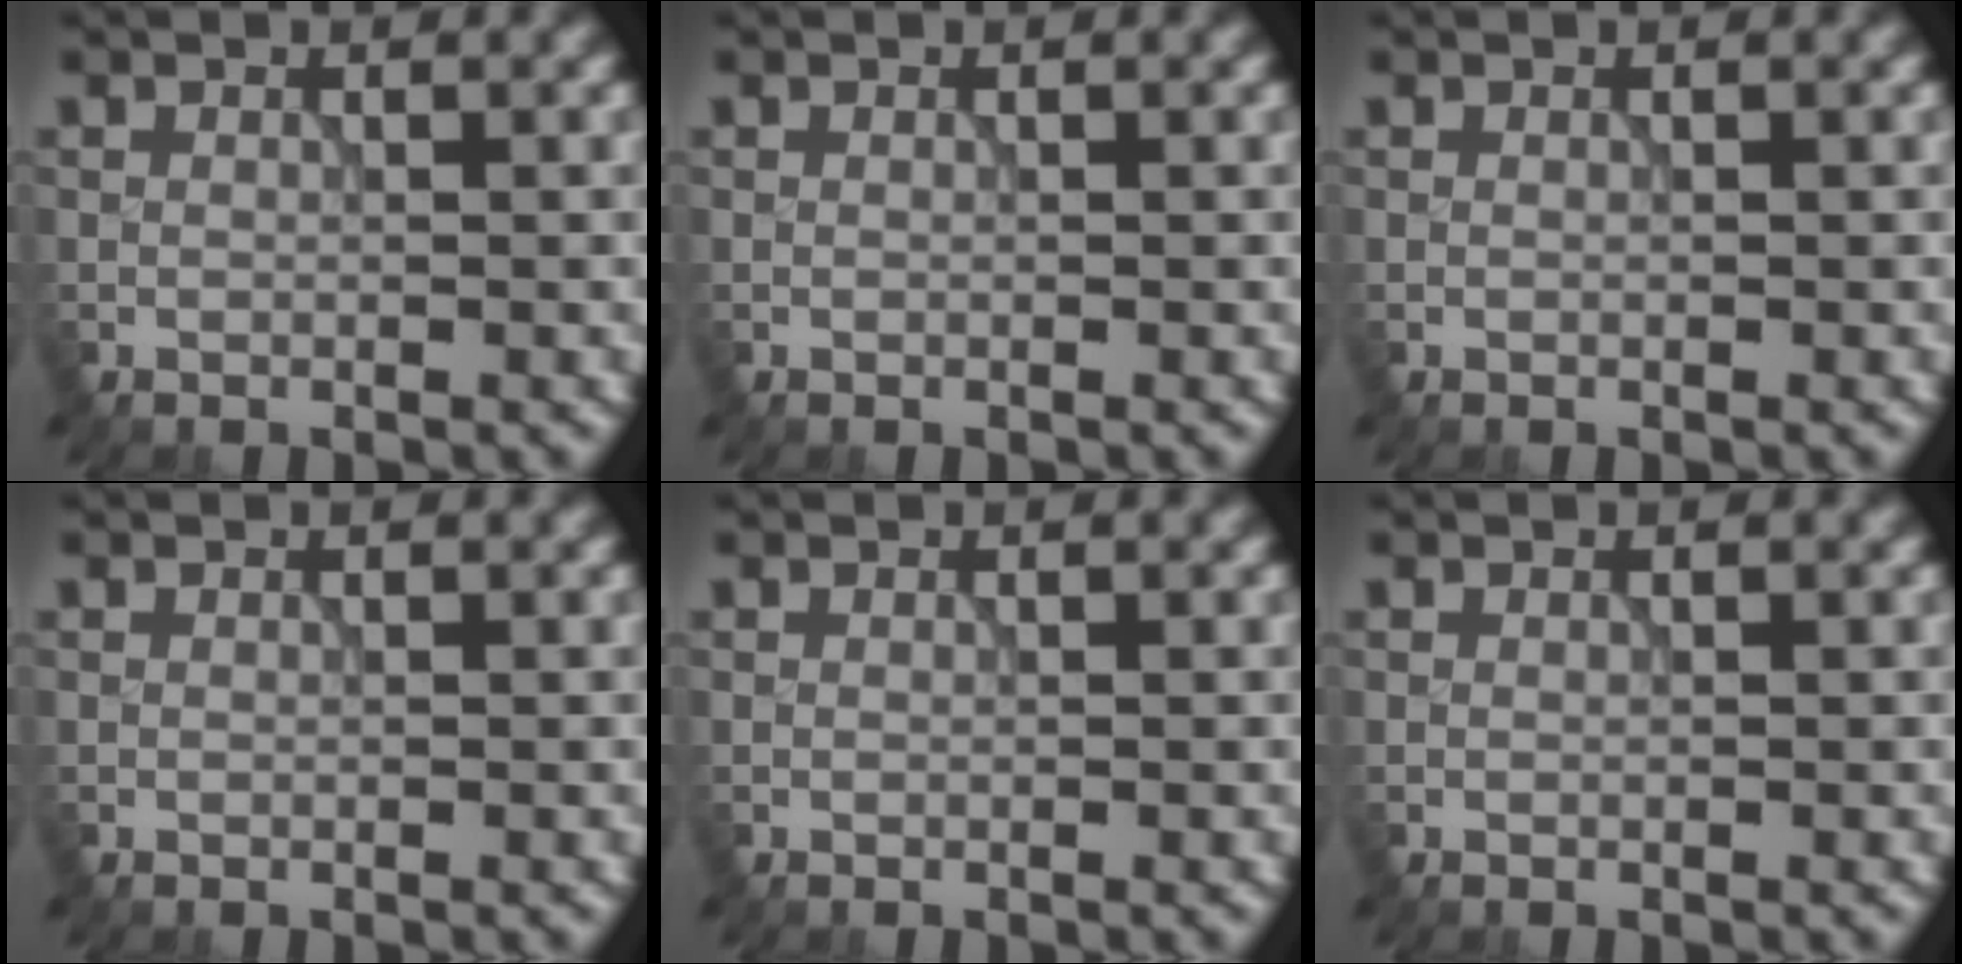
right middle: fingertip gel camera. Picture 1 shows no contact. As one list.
[{"total": 0.0}, {"total": 0.0}, {"total": 0.0}, {"total": 0.0}, {"total": 0.0}]